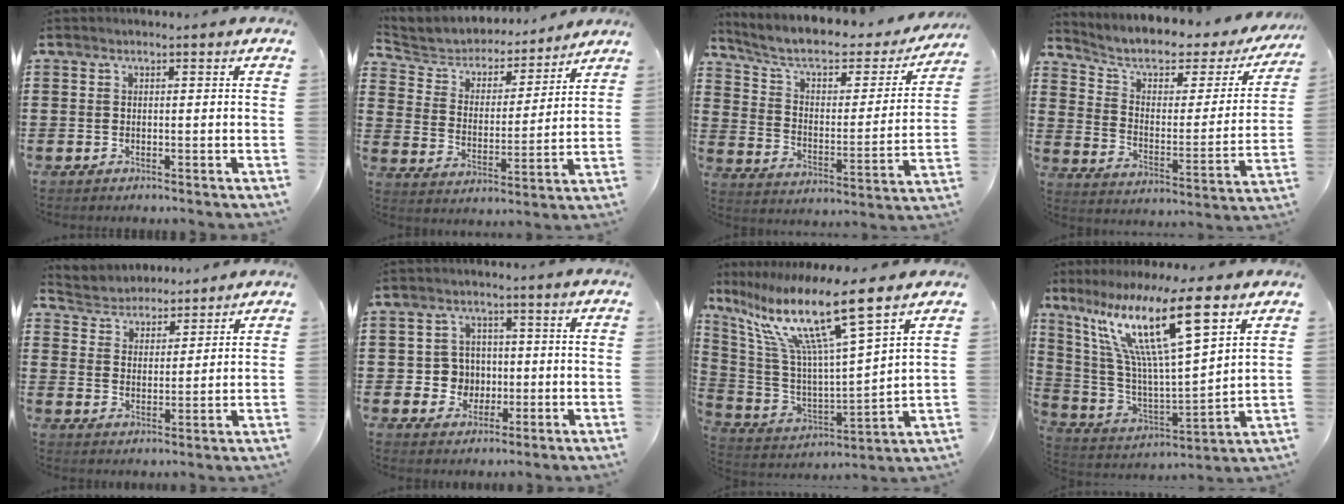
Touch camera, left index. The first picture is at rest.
{"total": 5.1, "force": [4.9, 1.5, 0.3], "torque": [-0.040, -0.034, 0.079]}
{"total": 7.2, "force": [5.3, 2.5, 4.1], "torque": [-0.103, -0.029, 0.087]}
{"total": 5.8, "force": [3.7, 2.6, 3.7], "torque": [-0.091, -0.019, 0.058]}
{"total": 4.1, "force": [3.9, 1.1, -0.7], "torque": [-0.010, -0.019, 0.068]}
{"total": 4.8, "force": [-0.3, 4.7, 1.2], "torque": [-0.042, 0.012, -0.006]}
{"total": 14.7, "force": [9.6, 0.5, 11.1], "torque": [-0.252, -0.063, 0.148]}
{"total": 16.9, "force": [9.3, 2.7, 13.8], "torque": [-0.305, -0.036, 0.146]}